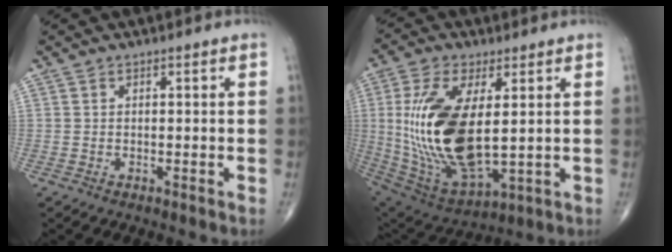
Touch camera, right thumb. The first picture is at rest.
{"total": 21.5, "force": [1.8, 9.7, 19.1], "torque": [-0.392, -0.020, 0.050]}